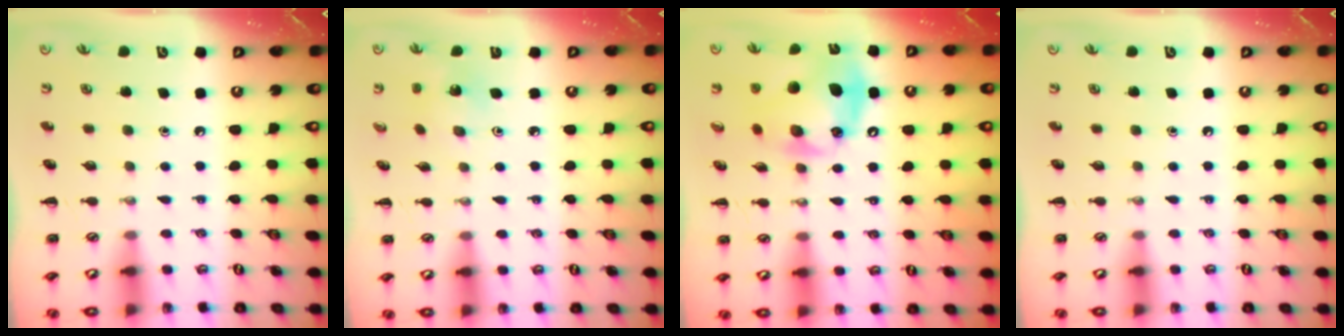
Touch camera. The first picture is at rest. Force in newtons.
{"total": 1.8, "press": 1.6, "slide": 0.7}
{"total": 16.5, "press": 16.5, "slide": 0.9}
{"total": 0.0}